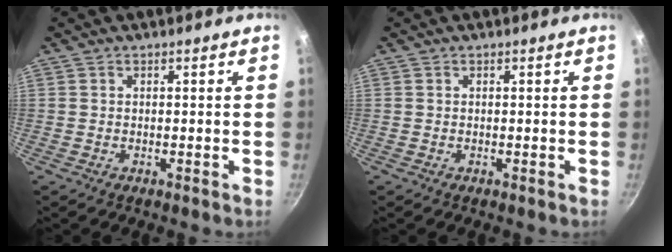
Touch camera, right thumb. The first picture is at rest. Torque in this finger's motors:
{"motor_torque": [0.00, 0.00, 0.01, -0.01, 0.00]}